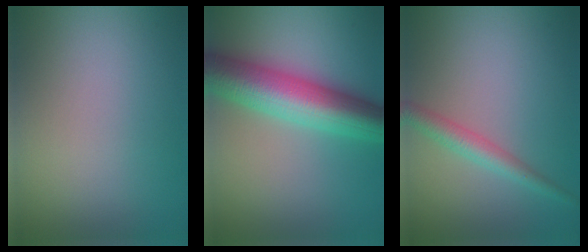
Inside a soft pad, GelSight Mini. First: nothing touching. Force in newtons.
{"total": 8.9, "press": 8.9, "slide": 0.1}
{"total": 2.6, "press": 2.6, "slide": 0.0}